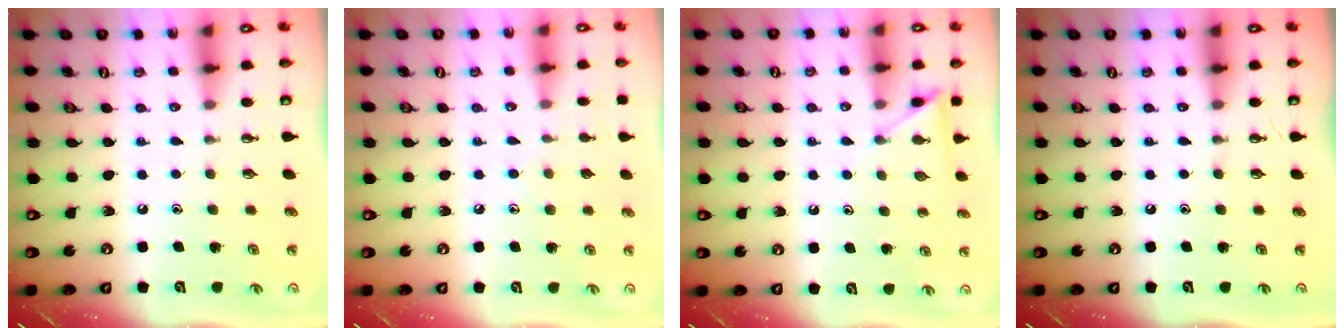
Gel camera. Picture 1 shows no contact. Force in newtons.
{"total": 6.1, "press": 6.0, "slide": 0.6}
{"total": 5.9, "press": 5.8, "slide": 0.7}
{"total": 0.0}